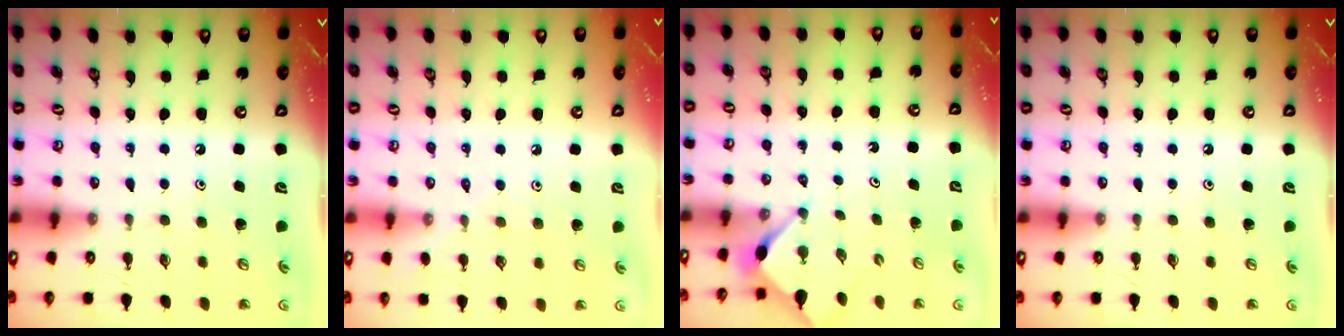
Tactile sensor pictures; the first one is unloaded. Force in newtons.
{"total": 4.4, "press": 4.4, "slide": 0.7}
{"total": 2.7, "press": 2.7, "slide": 0.3}
{"total": 0.0}